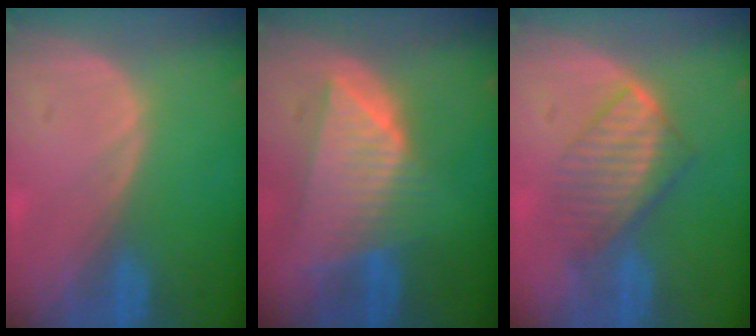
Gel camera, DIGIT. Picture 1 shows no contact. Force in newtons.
{"total": 8.8, "press": 7.9, "slide": 3.7}
{"total": 6.6, "press": 6.3, "slide": 1.9}